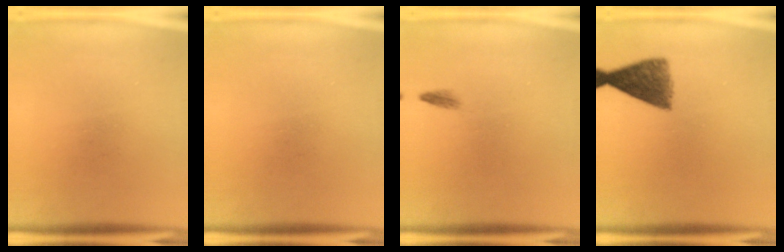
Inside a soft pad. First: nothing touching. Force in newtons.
{"total": 0.0}
{"total": 0.7}
{"total": 6.0}